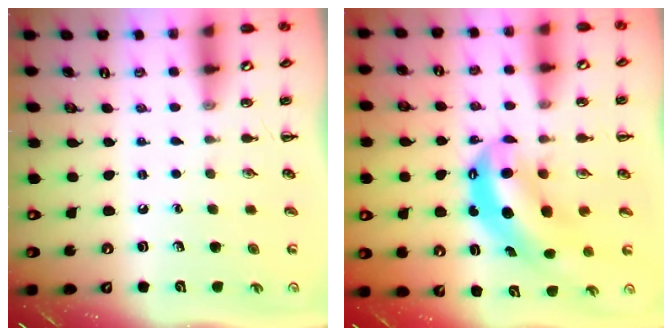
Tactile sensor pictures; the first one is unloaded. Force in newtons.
{"total": 8.4, "press": 8.0, "slide": 2.4}